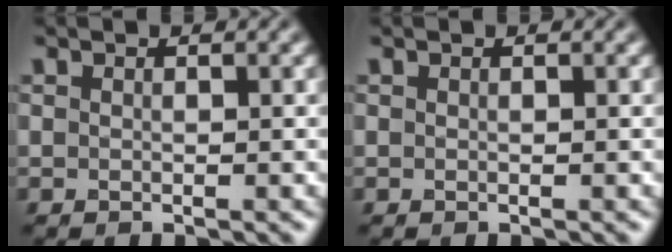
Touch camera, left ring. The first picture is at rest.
{"total": 0.0}